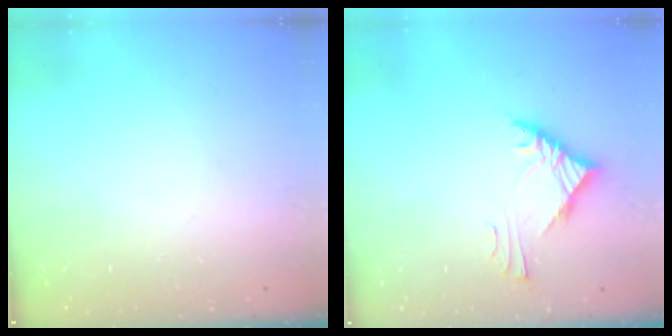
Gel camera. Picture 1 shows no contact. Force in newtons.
{"total": 5.3, "press": 5.2, "slide": 0.3}